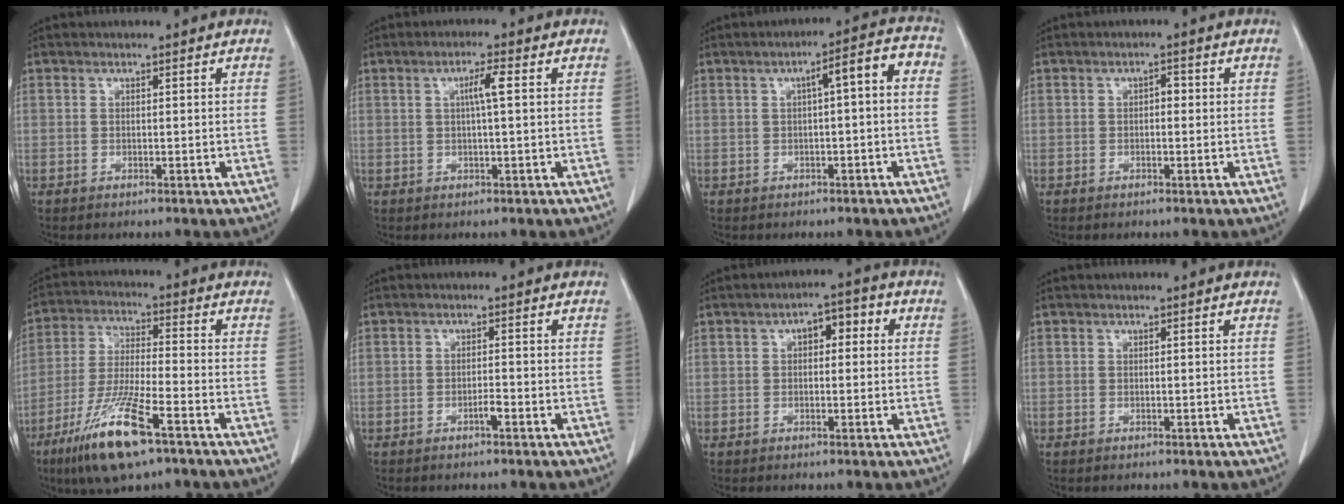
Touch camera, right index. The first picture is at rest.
{"total": 3.2, "force": [0.6, 0.0, 3.1], "torque": [-0.055, 0.003, 0.010]}
{"total": 5.6, "force": [0.2, 1.0, 5.6], "torque": [-0.075, 0.026, -0.001]}
{"total": 1.3, "force": [0.0, 0.7, 1.0], "torque": [-0.011, 0.005, -0.003]}
{"total": 13.4, "force": [-7.8, 1.5, 10.8], "torque": [-0.223, -0.033, -0.140]}
{"total": 1.3, "force": [-0.9, 0.1, 1.0], "torque": [-0.019, 0.001, -0.015]}
{"total": 4.8, "force": [0.9, 2.3, 4.1], "torque": [-0.056, 0.032, 0.009]}
{"total": 0.0}